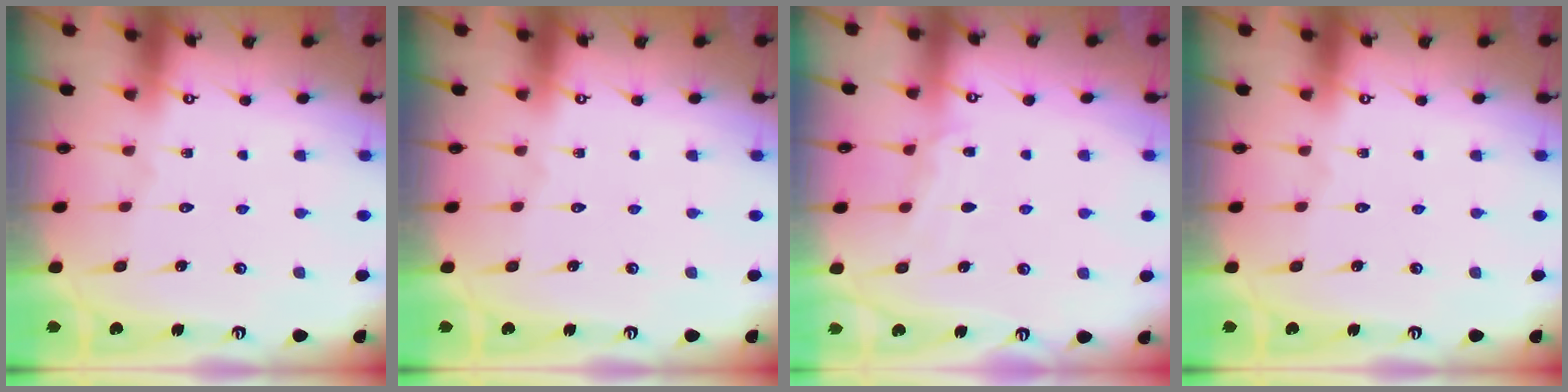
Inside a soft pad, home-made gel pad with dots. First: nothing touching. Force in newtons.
{"total": 0.0}
{"total": 4.6, "press": 4.5, "slide": 0.4}
{"total": 0.0}